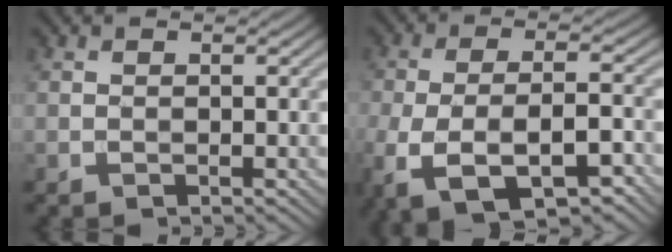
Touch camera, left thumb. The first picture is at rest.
{"total": 11.0, "force": [-5.6, 4.5, 8.3], "torque": [-0.171, -0.017, -0.098]}